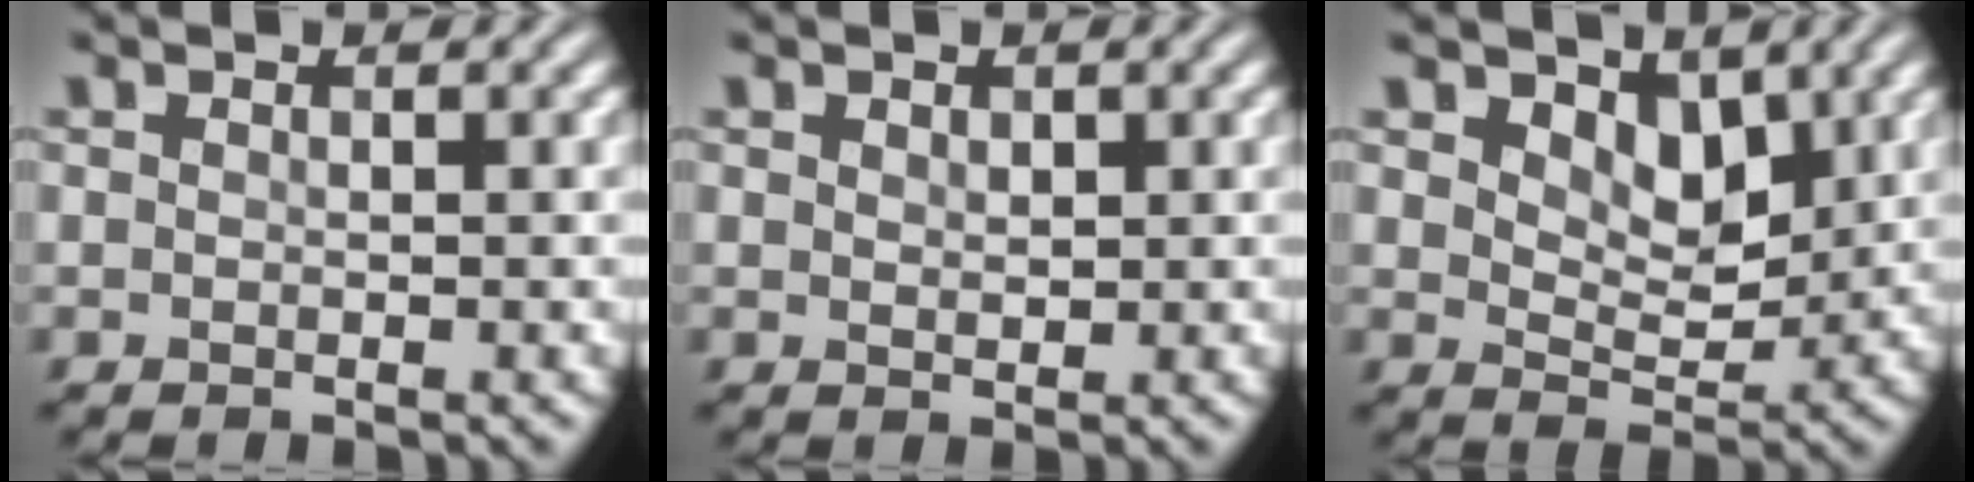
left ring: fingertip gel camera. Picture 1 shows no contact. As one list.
[{"total": 0.7, "force": [0.4, 0.5, 0.0], "torque": [-0.002, -0.001, 0.009]}, {"total": 3.4, "force": [2.1, 2.1, 1.7], "torque": [-0.035, -0.010, 0.027]}]